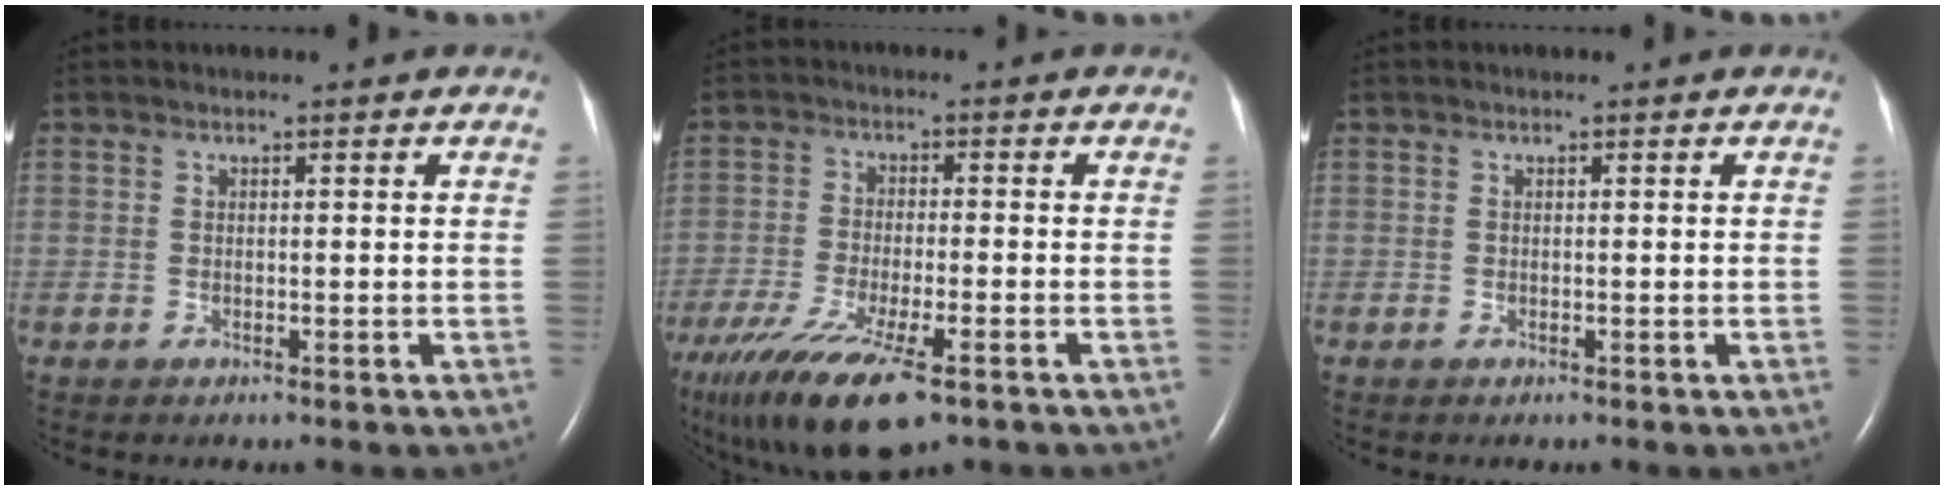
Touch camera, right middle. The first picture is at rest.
{"total": 16.0, "force": [-10.4, 3.9, 11.5], "torque": [-0.235, -0.044, -0.171]}
{"total": 0.0}